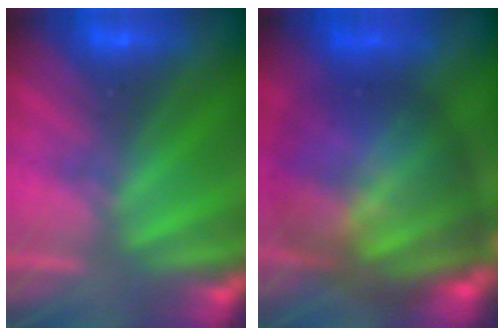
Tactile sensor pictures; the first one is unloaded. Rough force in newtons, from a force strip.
{"total": 9.5}